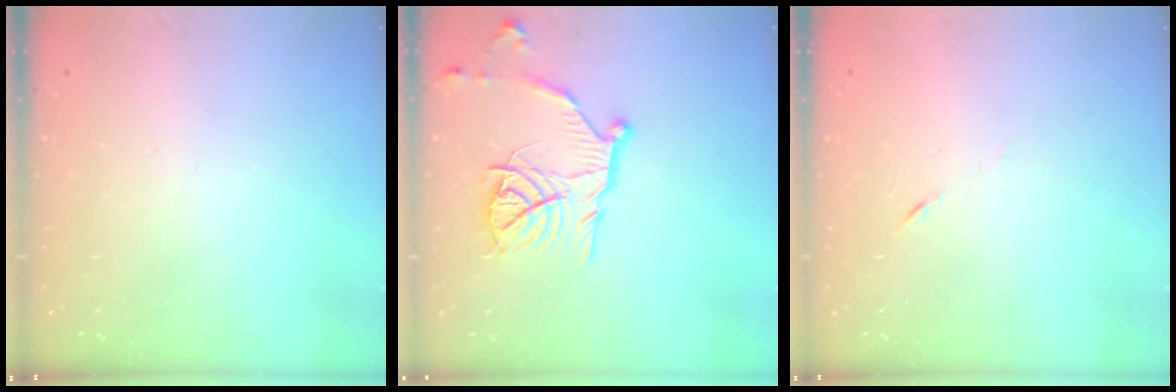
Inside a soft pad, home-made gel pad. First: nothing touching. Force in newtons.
{"total": 14.6, "press": 14.5, "slide": 1.3}
{"total": 3.8, "press": 3.7, "slide": 1.1}